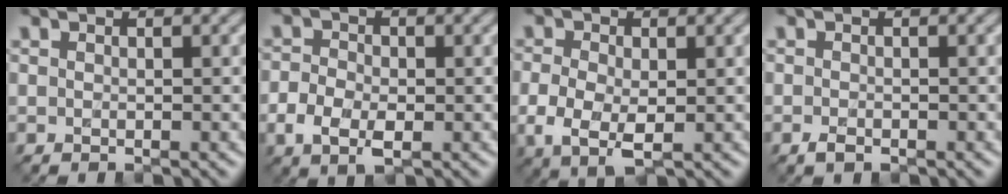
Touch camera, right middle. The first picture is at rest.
{"total": 3.6, "force": [-1.6, 2.3, 2.3], "torque": [-0.053, -0.010, -0.028]}
{"total": 3.9, "force": [-1.2, 2.2, 2.9], "torque": [-0.067, -0.014, -0.021]}
{"total": 1.3, "force": [-0.9, 0.5, 0.7], "torque": [-0.015, -0.007, -0.017]}